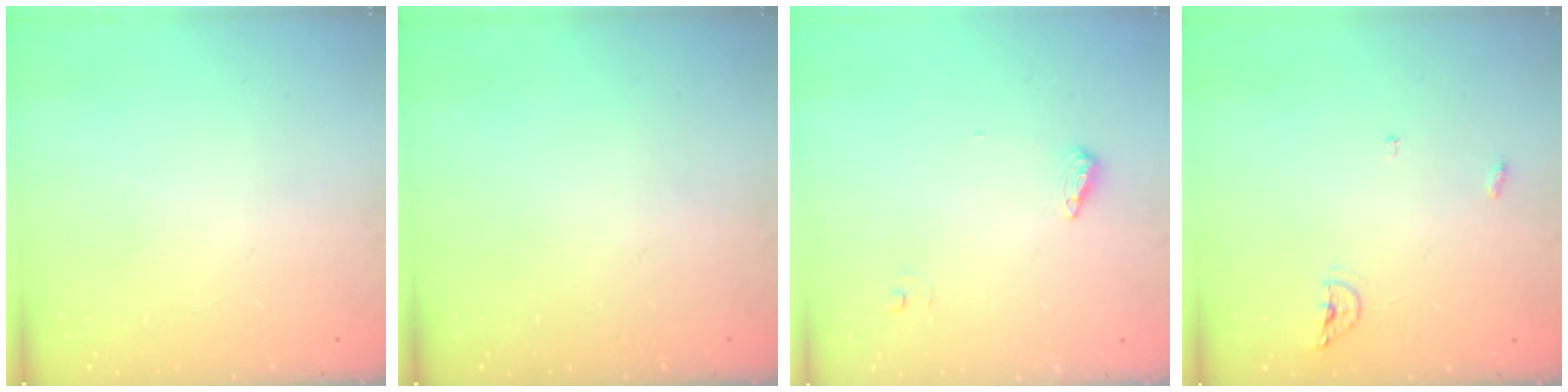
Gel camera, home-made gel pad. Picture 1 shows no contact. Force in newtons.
{"total": 0.0}
{"total": 5.9, "press": 5.8, "slide": 1.4}
{"total": 4.4, "press": 4.3, "slide": 1.0}